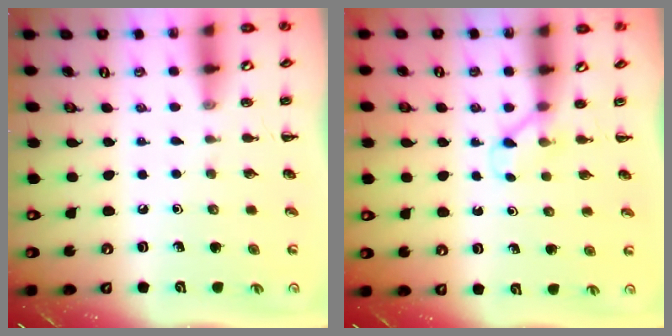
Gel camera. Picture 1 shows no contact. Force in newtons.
{"total": 2.8, "press": 2.6, "slide": 1.0}